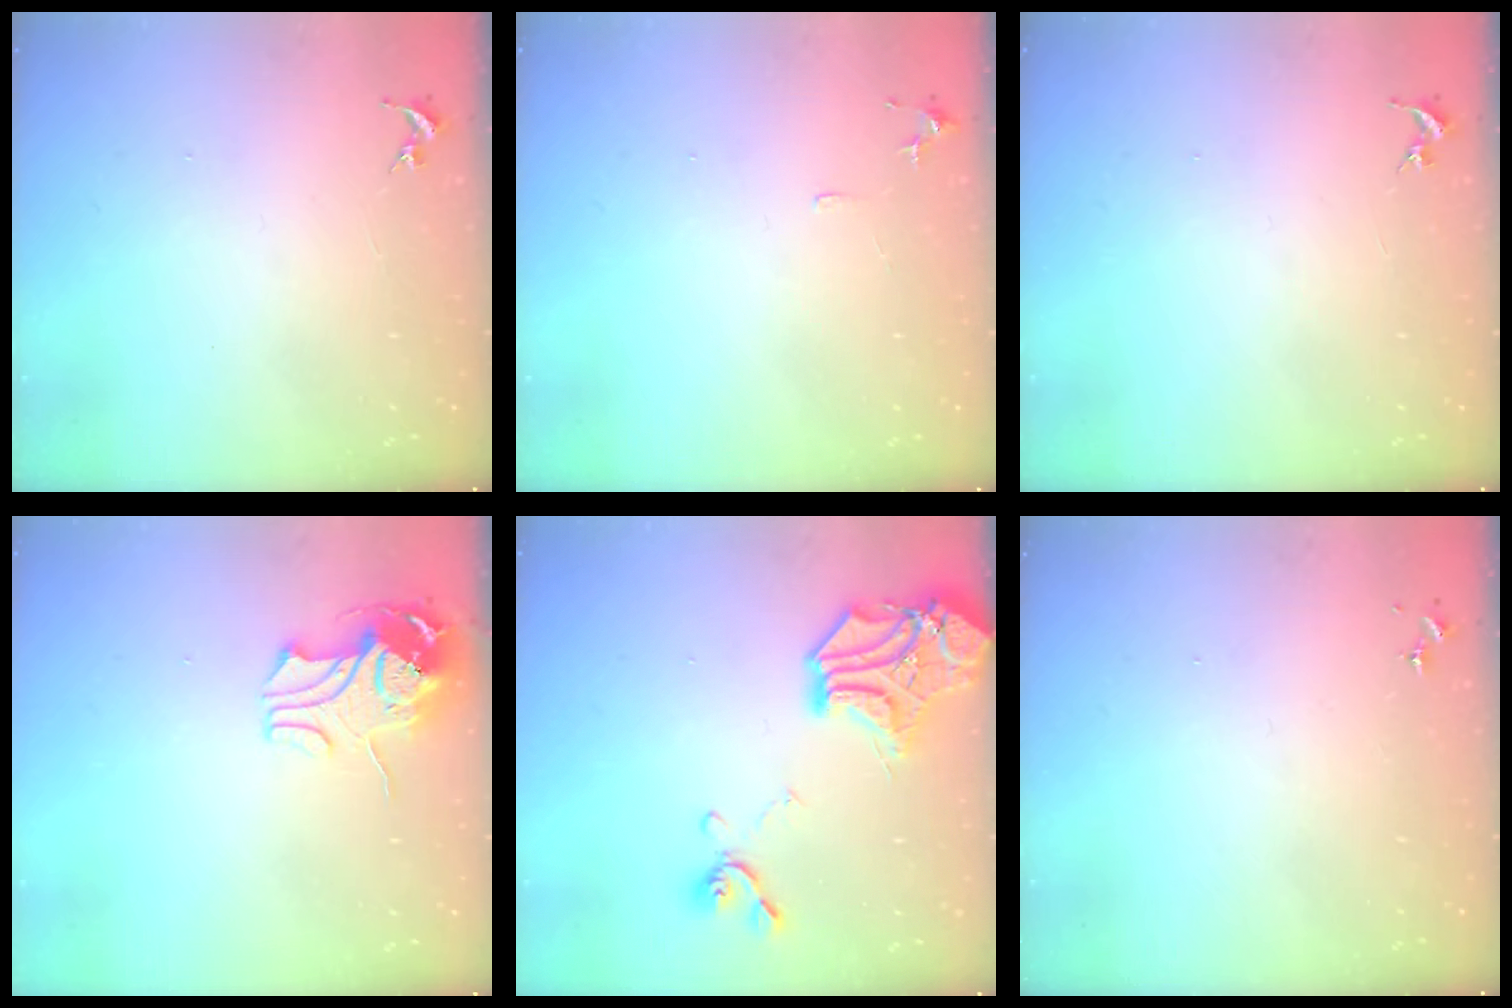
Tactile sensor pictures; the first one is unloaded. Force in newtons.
{"total": 5.7, "press": 5.6, "slide": 0.6}
{"total": 0.0}
{"total": 10.9, "press": 10.9, "slide": 1.1}
{"total": 17.6, "press": 17.6, "slide": 1.5}
{"total": 0.0}